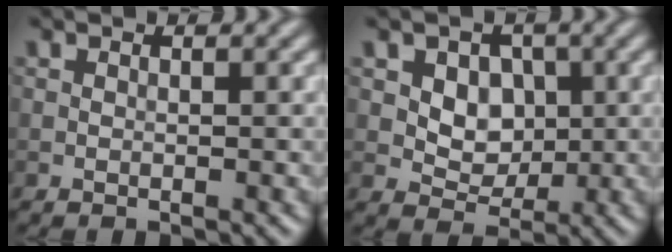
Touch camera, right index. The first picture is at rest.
{"total": 3.8, "force": [0.6, 3.0, 2.3], "torque": [-0.034, -0.009, 0.008]}